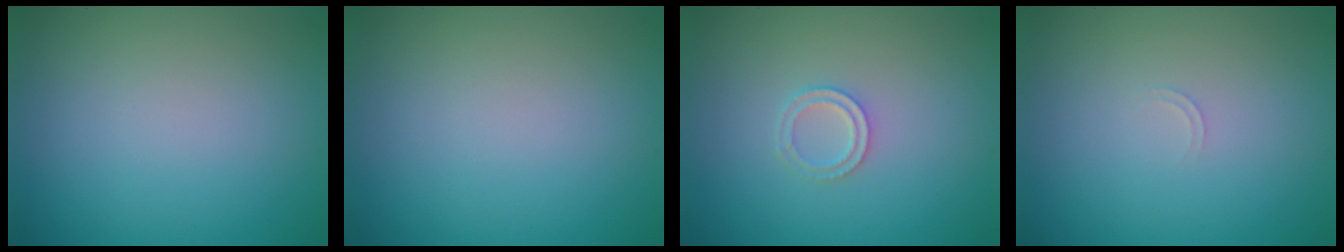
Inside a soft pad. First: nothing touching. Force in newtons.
{"total": 0.0}
{"total": 1.4, "press": 1.4, "slide": 0.3}
{"total": 0.6, "press": 0.6, "slide": 0.2}